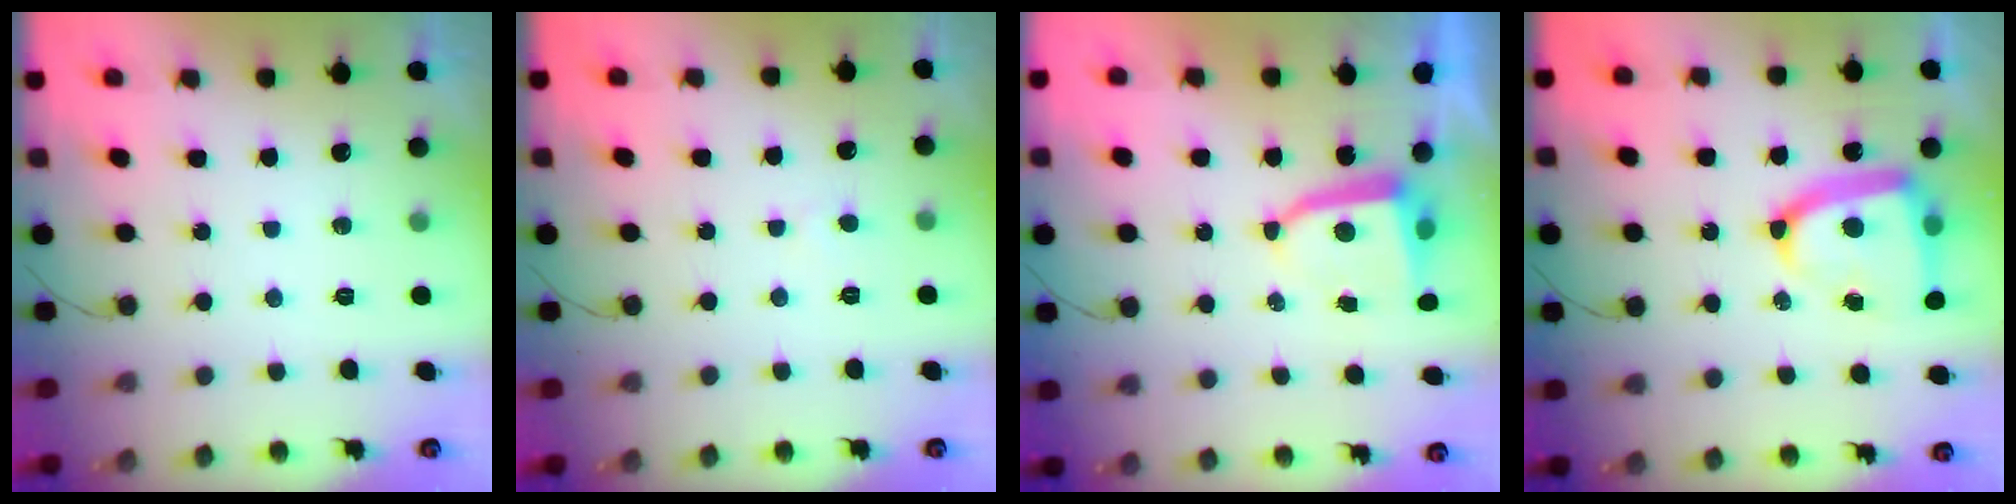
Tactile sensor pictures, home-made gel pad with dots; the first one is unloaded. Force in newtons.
{"total": 2.0, "press": 2.0, "slide": 0.2}
{"total": 5.7, "press": 5.7, "slide": 0.5}
{"total": 16.4, "press": 16.4, "slide": 1.7}